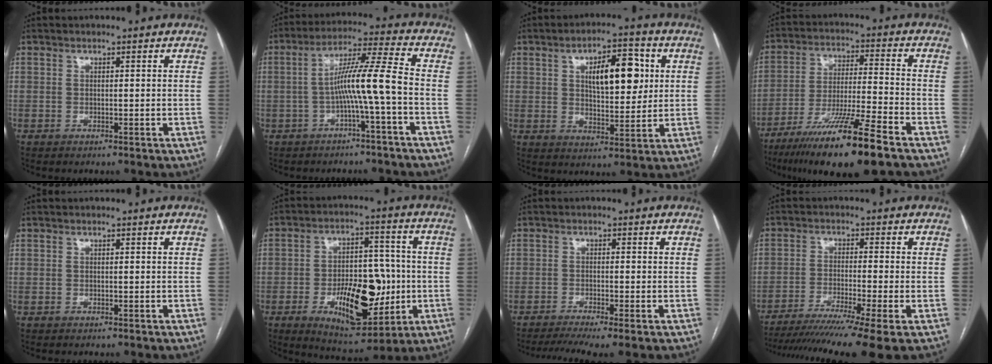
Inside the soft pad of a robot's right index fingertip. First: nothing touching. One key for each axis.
{"total": 7.5, "fx": -1.9, "fy": -0.2, "fz": 7.3, "tx": -0.132, "ty": 0.021, "tz": -0.033}
{"total": 10.8, "fx": 3.0, "fy": 4.2, "fz": 9.5, "tx": -0.146, "ty": 0.015, "tz": 0.050}
{"total": 15.9, "fx": -10.6, "fy": -0.4, "fz": 11.9, "tx": -0.219, "ty": -0.041, "tz": -0.187}
{"total": 0.0}
{"total": 15.6, "fx": -3.7, "fy": 6.9, "fz": 13.6, "tx": -0.216, "ty": 0.008, "tz": -0.043}
{"total": 6.2, "fx": -4.5, "fy": -0.1, "fz": 4.3, "tx": -0.067, "ty": -0.008, "tz": -0.074}
{"total": 14.7, "fx": -11.2, "fy": -1.6, "fz": 9.4, "tx": -0.136, "ty": -0.038, "tz": -0.177}